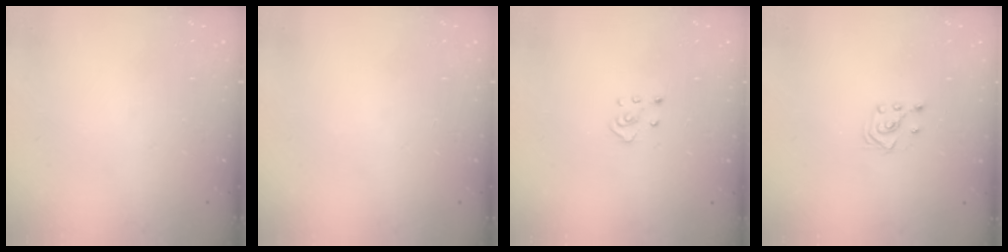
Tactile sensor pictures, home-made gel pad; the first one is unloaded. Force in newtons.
{"total": 0.0}
{"total": 2.6, "press": 2.6, "slide": 0.3}
{"total": 3.1, "press": 3.0, "slide": 1.0}